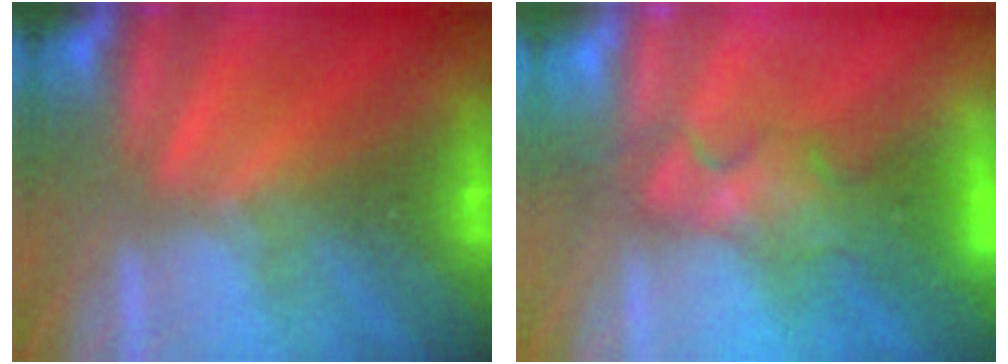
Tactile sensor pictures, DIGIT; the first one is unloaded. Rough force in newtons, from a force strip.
{"total": 4.1}